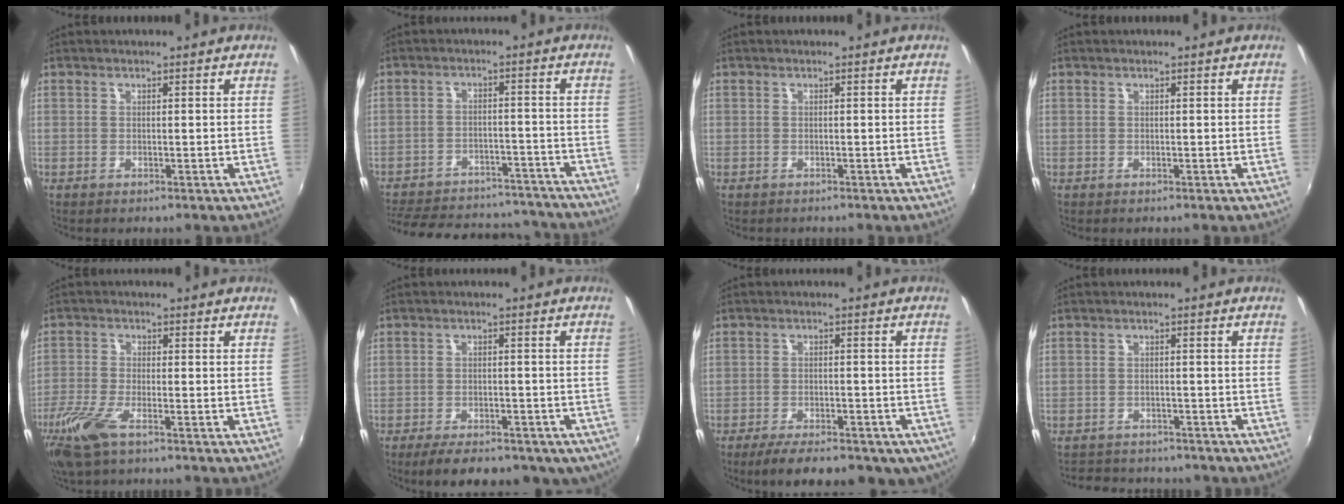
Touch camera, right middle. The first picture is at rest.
{"total": 24.8, "force": [-21.1, 9.7, 8.7], "torque": [-0.194, 0.041, -0.258]}
{"total": 0.7, "force": [-0.5, 0.4, -0.1], "torque": [-0.001, -0.001, -0.009]}
{"total": 0.0}
{"total": 8.6, "force": [-5.3, 2.6, 6.2], "torque": [-0.155, -0.024, -0.107]}
{"total": 12.4, "force": [-8.7, 5.4, 7.0], "torque": [-0.139, -0.017, -0.114]}
{"total": 13.6, "force": [-9.6, 5.3, 8.0], "torque": [-0.150, -0.024, -0.130]}
{"total": 9.6, "force": [-8.2, 3.9, 3.2], "torque": [-0.074, -0.003, -0.112]}